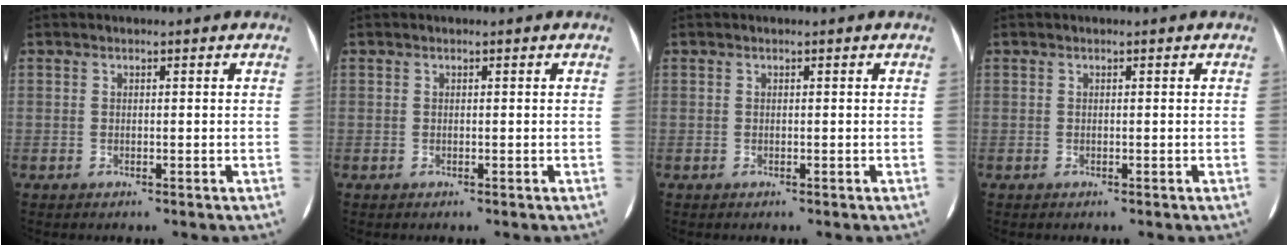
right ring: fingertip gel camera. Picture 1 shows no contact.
{"total": 0.0}
{"total": 0.0}
{"total": 0.0}